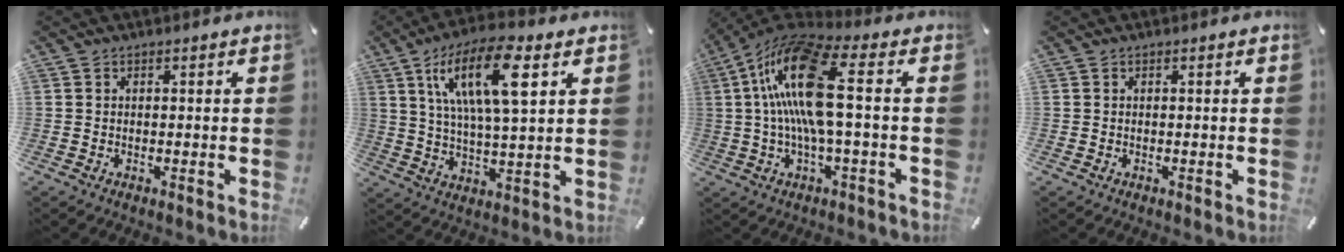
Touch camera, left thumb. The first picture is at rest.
{"total": 16.3, "force": [7.0, 5.5, 13.6], "torque": [-0.261, -0.003, 0.111]}
{"total": 17.4, "force": [1.7, 4.6, 16.7], "torque": [-0.349, -0.009, 0.018]}
{"total": 0.0}